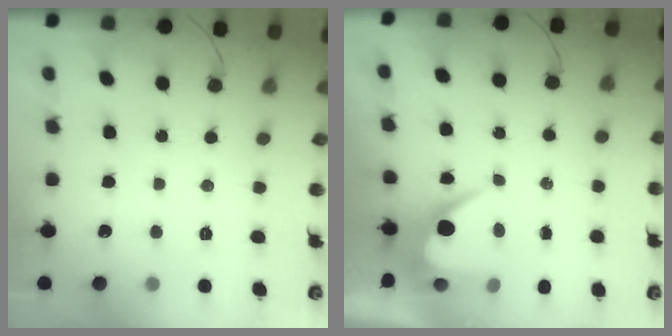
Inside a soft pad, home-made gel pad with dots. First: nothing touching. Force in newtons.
{"total": 7.1, "press": 7.1, "slide": 0.5}